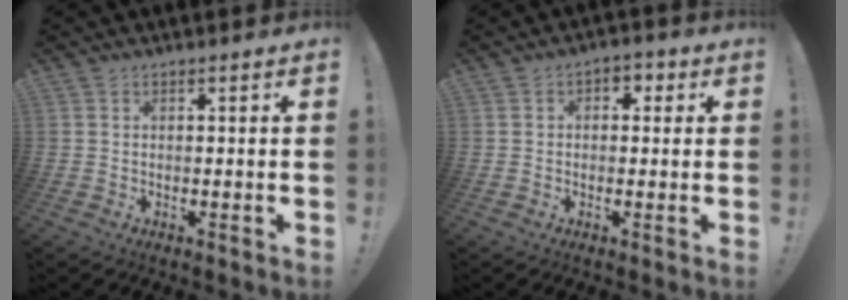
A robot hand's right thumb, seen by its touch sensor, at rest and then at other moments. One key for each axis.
{"total": 3.2, "fx": -0.1, "fy": 2.7, "fz": 1.8, "tx": -0.015, "ty": 0.005, "tz": -0.006}